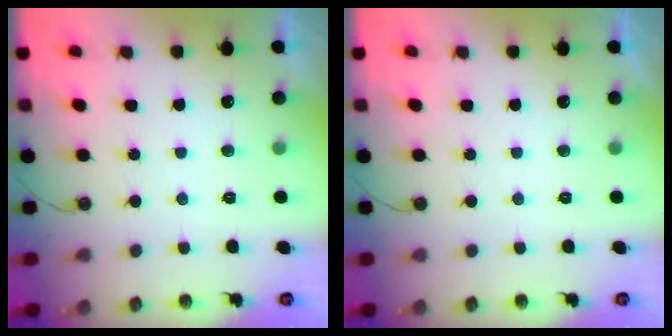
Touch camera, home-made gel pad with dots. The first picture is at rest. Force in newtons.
{"total": 0.0}